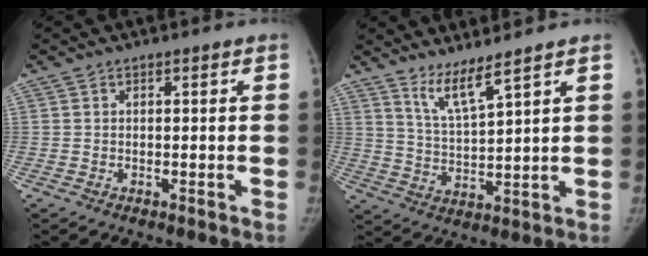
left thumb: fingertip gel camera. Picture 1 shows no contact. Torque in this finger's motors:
{"motor_torque": [0.21, 0.31, 0.32, 0.17, 0.06]}